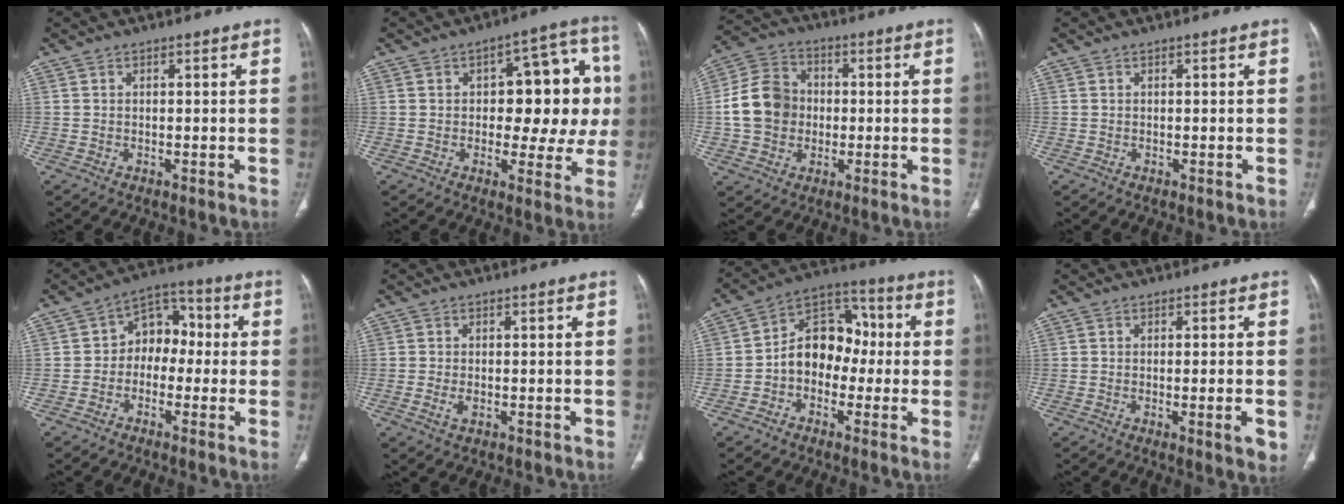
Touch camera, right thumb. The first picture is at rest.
{"total": 16.2, "force": [0.9, 8.4, 13.8], "torque": [-0.124, 0.032, 0.012]}
{"total": 11.3, "force": [0.0, 10.1, 5.1], "torque": [-0.080, 0.026, -0.008]}
{"total": 0.0}
{"total": 8.6, "force": [-0.8, 6.6, 5.5], "torque": [-0.042, 0.041, -0.032]}
{"total": 1.6, "force": [-0.1, 1.5, 0.7], "torque": [-0.023, 0.003, -0.003]}
{"total": 11.5, "force": [-1.0, 9.3, 6.7], "torque": [-0.072, 0.045, -0.035]}
{"total": 3.3, "force": [-0.6, 0.9, 3.2], "torque": [-0.048, -0.005, -0.006]}